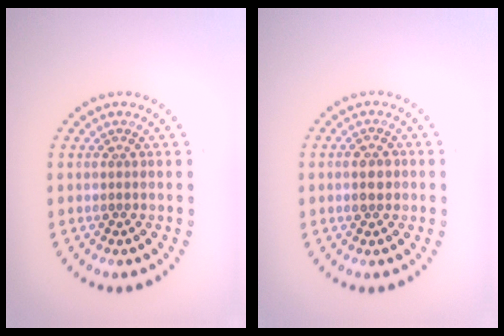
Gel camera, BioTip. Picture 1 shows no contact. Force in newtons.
{"total": 1.8, "press": 1.8, "slide": 0.0}